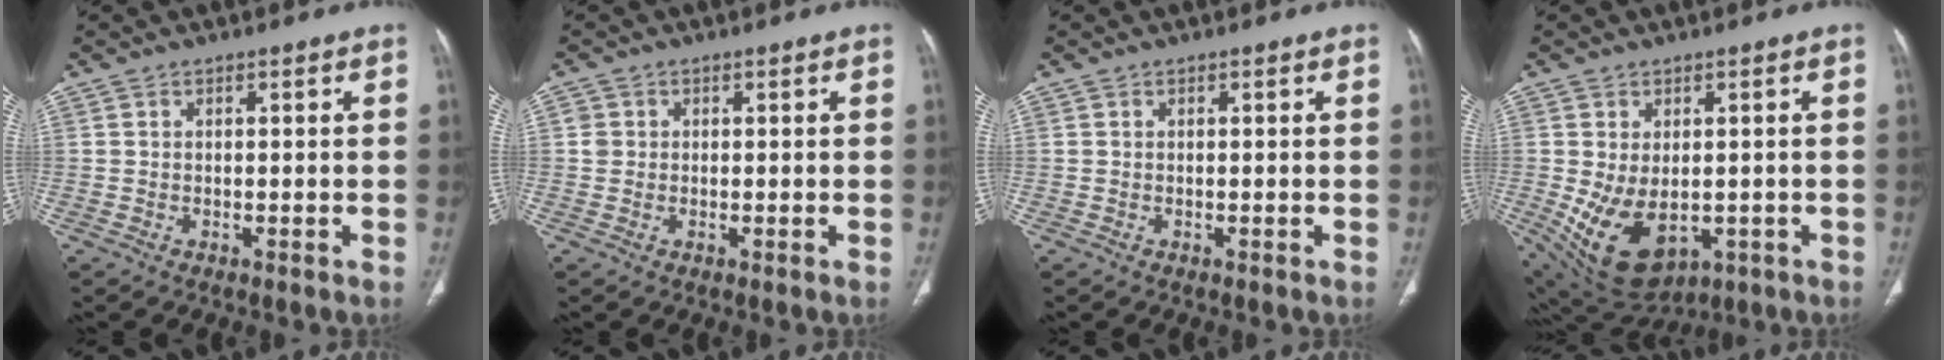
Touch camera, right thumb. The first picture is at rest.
{"total": 1.7, "force": [0.3, 1.7, 0.4], "torque": [0.001, 0.002, 0.004]}
{"total": 0.0}
{"total": 12.4, "force": [-2.2, 7.8, 9.3], "torque": [-0.157, -0.010, -0.006]}